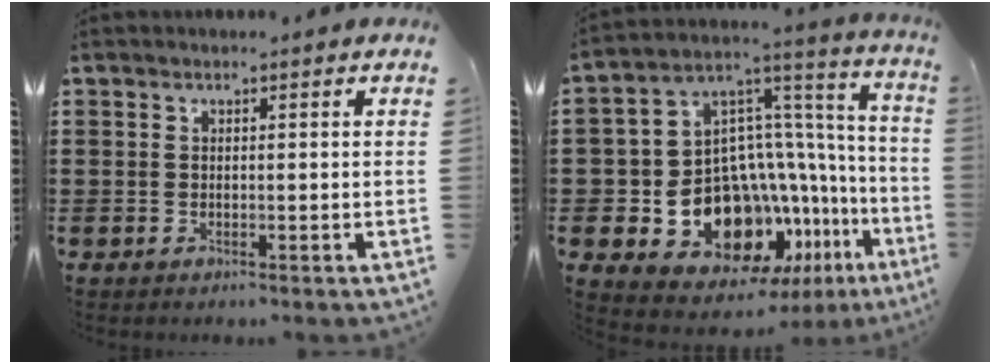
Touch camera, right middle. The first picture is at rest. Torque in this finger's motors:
{"motor_torque": [2.14, 0.00, 1.05, 0.21]}